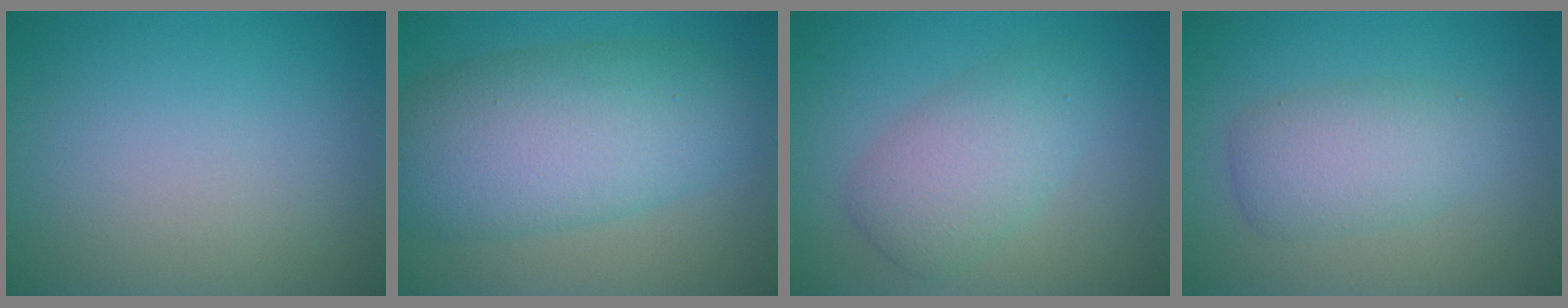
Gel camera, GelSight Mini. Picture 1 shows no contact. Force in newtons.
{"total": 9.5, "press": 9.5, "slide": 0.1}
{"total": 4.3, "press": 4.3, "slide": 0.1}
{"total": 3.8, "press": 3.8, "slide": 0.1}